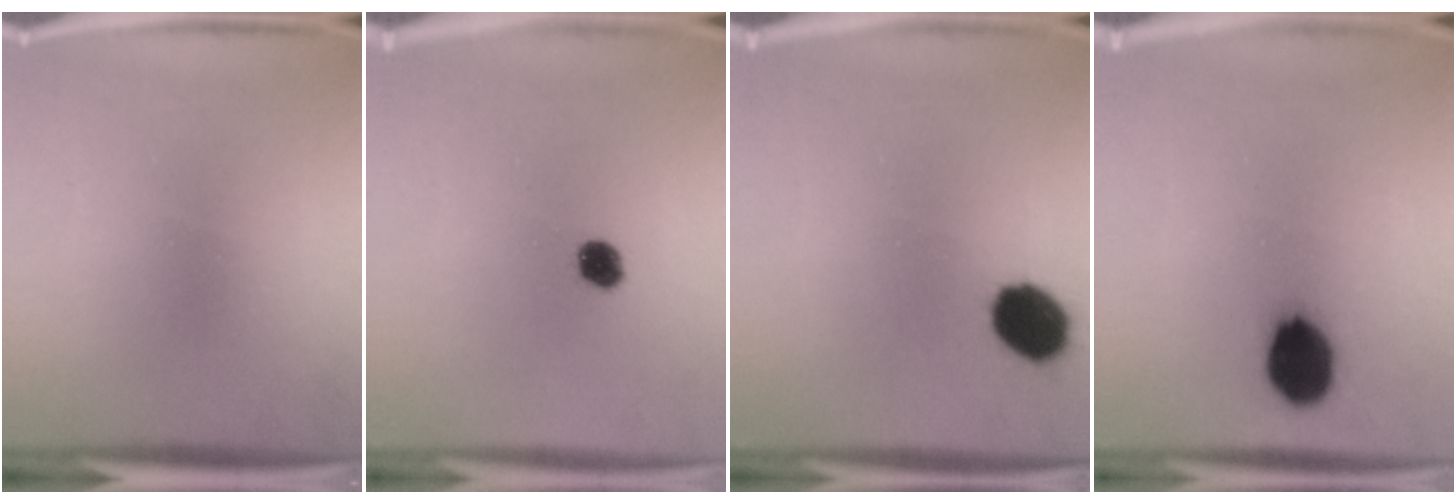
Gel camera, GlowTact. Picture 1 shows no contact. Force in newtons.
{"total": 4.0}
{"total": 10.3}
{"total": 12.0}